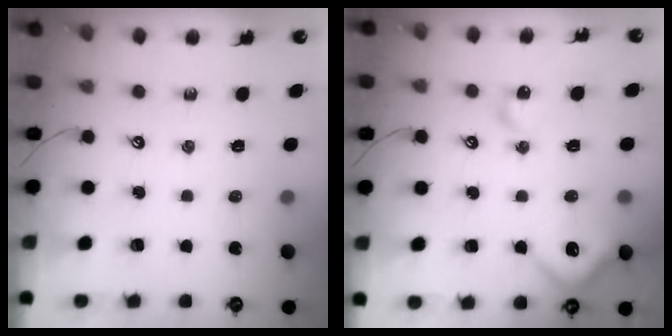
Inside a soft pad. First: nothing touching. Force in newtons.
{"total": 10.7, "press": 10.7, "slide": 0.7}